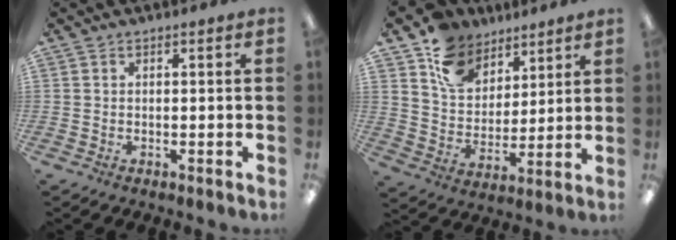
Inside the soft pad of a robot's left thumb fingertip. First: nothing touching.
{"total": 13.0, "force": [8.9, 8.6, 4.1], "torque": [-0.092, -0.044, 0.175]}